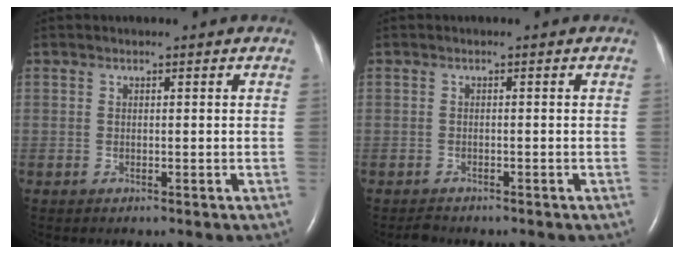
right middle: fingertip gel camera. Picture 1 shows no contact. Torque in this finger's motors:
{"motor_torque": [0.15, -0.11, -0.02, -0.01]}